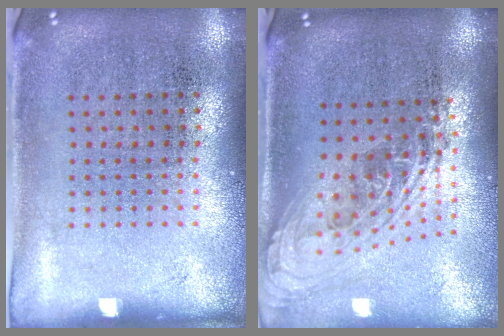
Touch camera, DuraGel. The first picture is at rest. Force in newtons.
{"total": 2.2, "press": 1.6, "slide": 1.4}